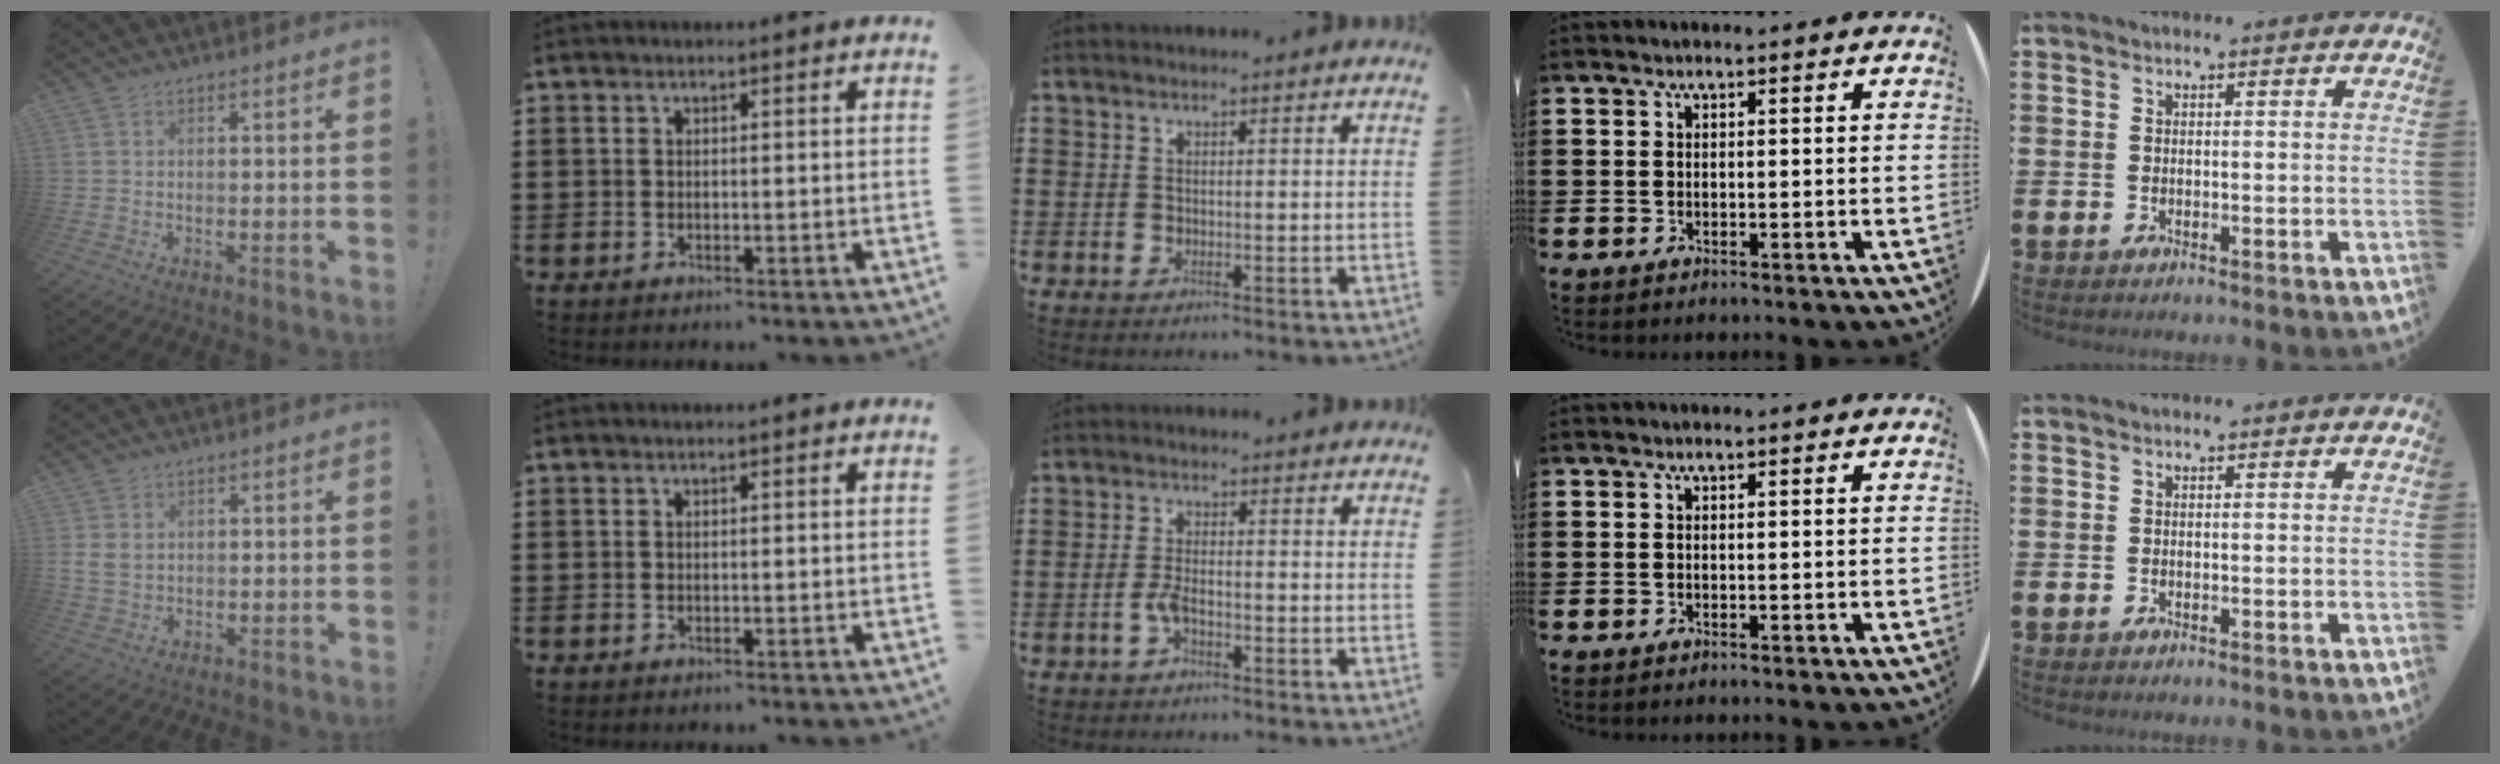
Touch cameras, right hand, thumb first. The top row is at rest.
{"thumb": {"total": 3.7, "force": [1.6, 2.7, 2.0], "torque": [-0.046, 0.000, 0.031]}, "middle": {"total": 3.1, "force": [-1.5, 0.9, 2.6], "torque": [-0.062, -0.003, -0.030]}}